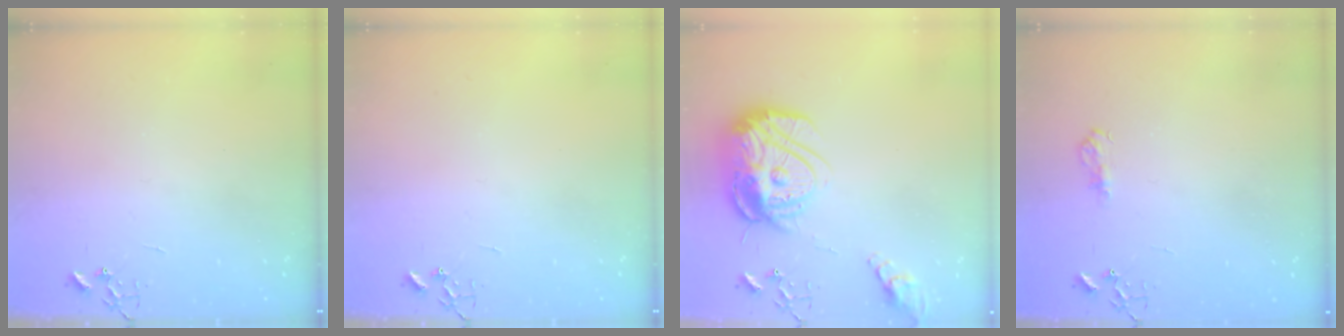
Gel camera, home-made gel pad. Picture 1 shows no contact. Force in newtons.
{"total": 0.0}
{"total": 18.8, "press": 18.8, "slide": 1.8}
{"total": 7.9, "press": 7.8, "slide": 0.8}